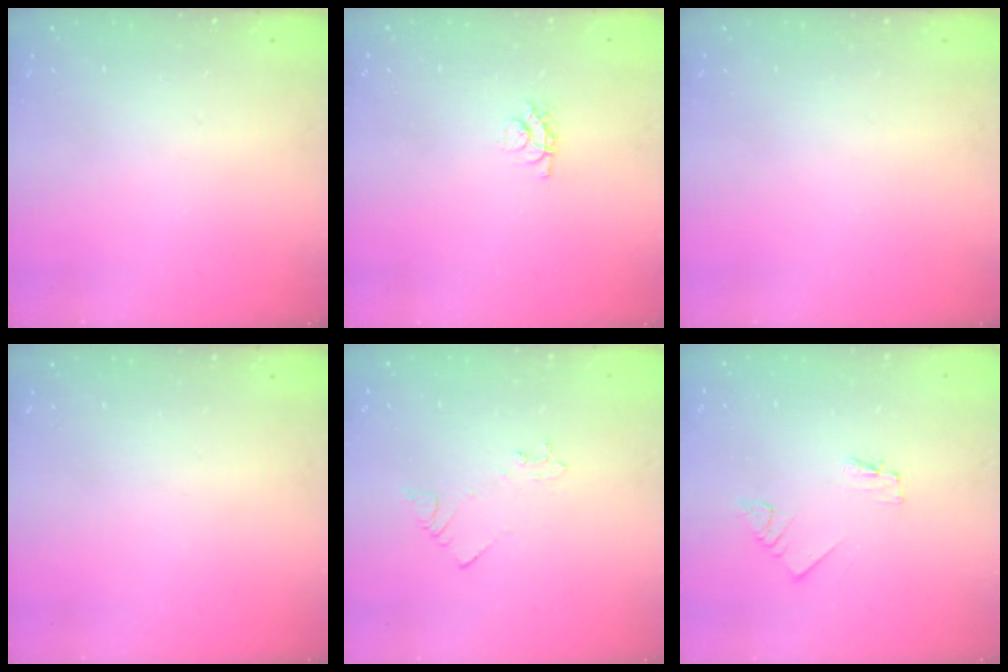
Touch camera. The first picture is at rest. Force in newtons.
{"total": 3.6, "press": 3.6, "slide": 0.4}
{"total": 0.0}
{"total": 0.0}
{"total": 2.1, "press": 2.1, "slide": 0.3}
{"total": 1.8, "press": 1.7, "slide": 0.2}